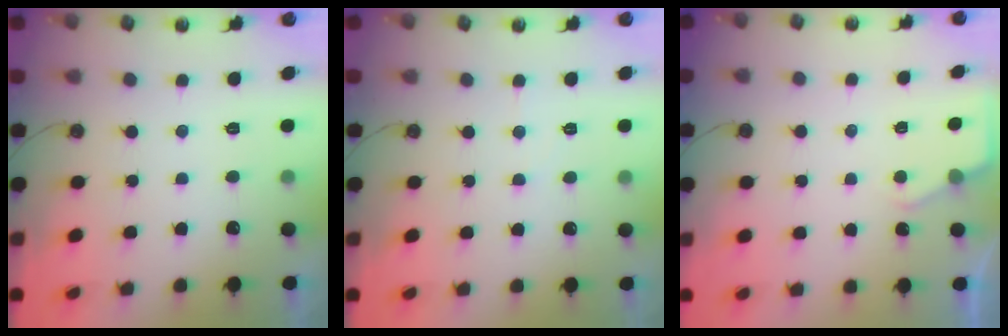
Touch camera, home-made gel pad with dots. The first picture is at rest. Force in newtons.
{"total": 3.8, "press": 3.8, "slide": 0.7}
{"total": 2.6, "press": 2.6, "slide": 0.4}